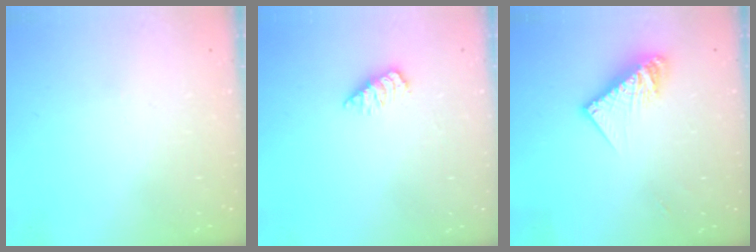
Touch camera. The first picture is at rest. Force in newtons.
{"total": 1.7, "press": 1.7, "slide": 0.2}
{"total": 10.8, "press": 10.8, "slide": 1.2}